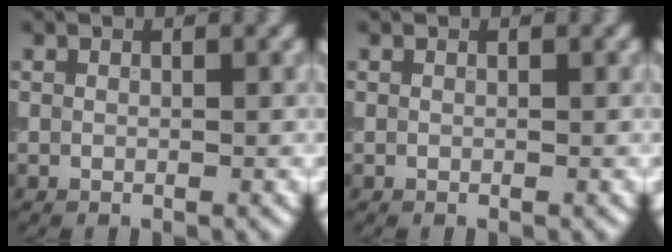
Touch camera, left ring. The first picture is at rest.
{"total": 0.0}